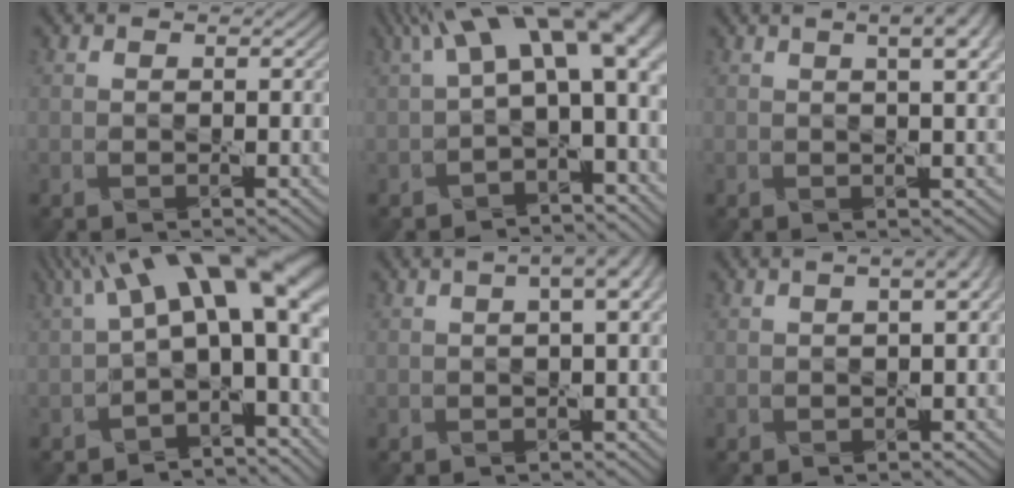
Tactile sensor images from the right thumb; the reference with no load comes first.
{"total": 12.2, "force": [2.6, 5.4, 10.6], "torque": [-0.159, 0.006, 0.050]}
{"total": 6.6, "force": [2.8, 2.1, 5.5], "torque": [-0.060, 0.017, 0.022]}
{"total": 14.9, "force": [2.9, 6.3, 13.2], "torque": [-0.201, 0.003, 0.057]}
{"total": 4.1, "force": [1.2, 1.1, 3.7], "torque": [-0.051, 0.016, 0.011]}
{"total": 4.6, "force": [1.2, 1.8, 4.1], "torque": [-0.048, 0.018, 0.003]}